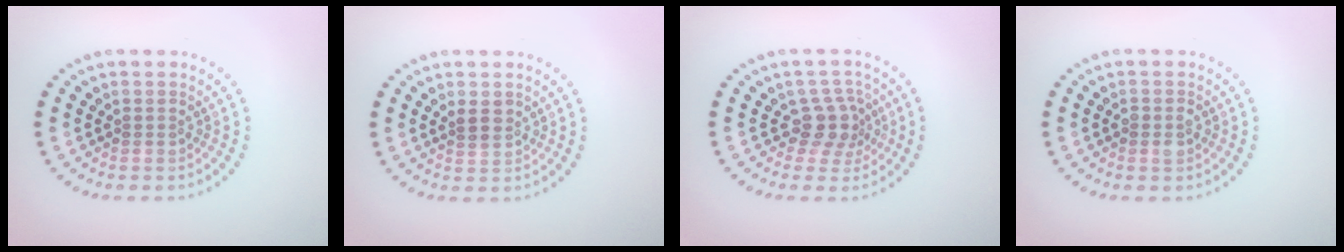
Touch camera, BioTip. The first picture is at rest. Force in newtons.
{"total": 1.6, "press": 1.4, "slide": 0.7}
{"total": 2.7, "press": 2.1, "slide": 1.7}
{"total": 1.2, "press": 1.2, "slide": 0.3}